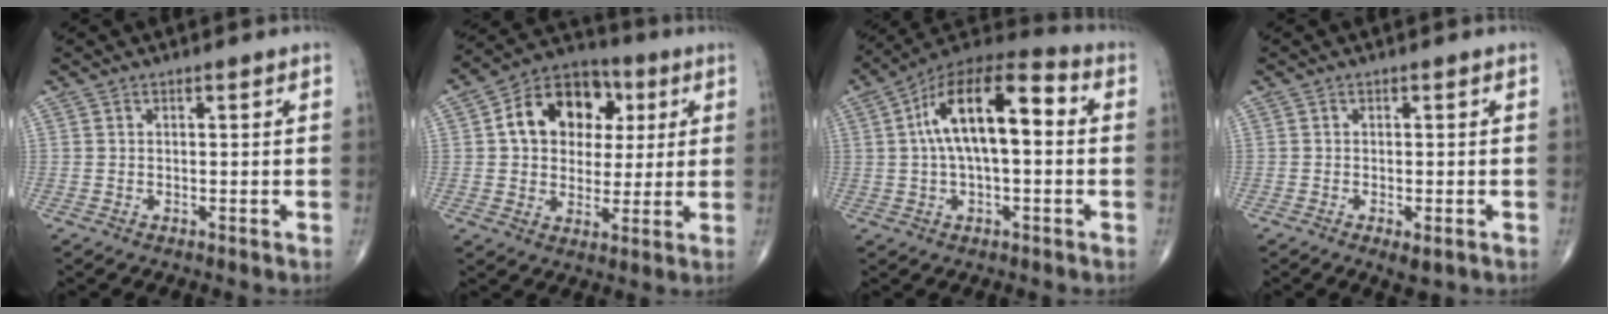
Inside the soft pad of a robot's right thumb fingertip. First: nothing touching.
{"total": 15.0, "force": [3.5, 11.5, 9.1], "torque": [-0.107, 0.009, 0.049]}
{"total": 16.7, "force": [2.1, 7.4, 14.8], "torque": [-0.250, 0.044, 0.027]}
{"total": 2.4, "force": [-1.1, 0.8, 2.0], "torque": [-0.032, -0.001, -0.013]}